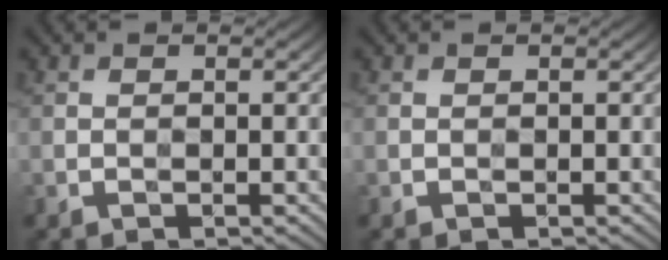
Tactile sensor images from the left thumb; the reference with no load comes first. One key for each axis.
{"total": 0.0}